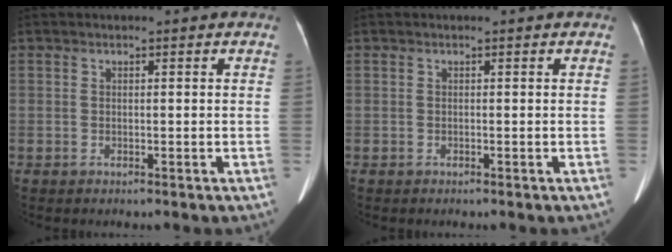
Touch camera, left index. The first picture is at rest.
{"total": 0.0}